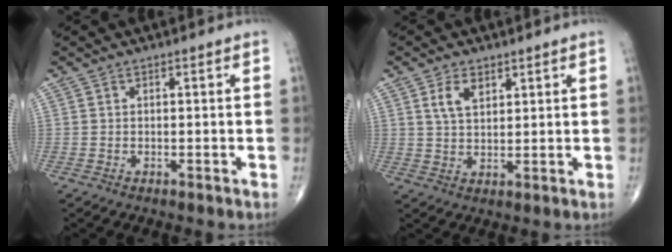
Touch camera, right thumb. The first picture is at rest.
{"total": 4.7, "force": [2.4, 2.6, 3.1], "torque": [-0.050, -0.011, 0.047]}